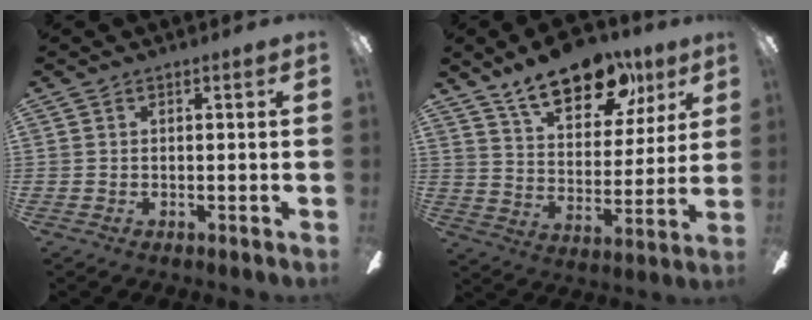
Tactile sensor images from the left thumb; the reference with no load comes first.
{"total": 19.1, "force": [13.1, 9.0, 10.5], "torque": [-0.159, -0.070, 0.226]}